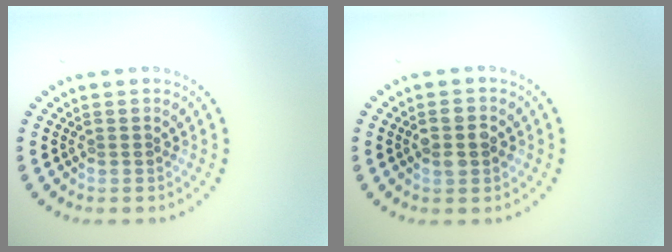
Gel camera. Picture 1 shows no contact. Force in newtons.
{"total": 2.1, "press": 2.1, "slide": 0.1}